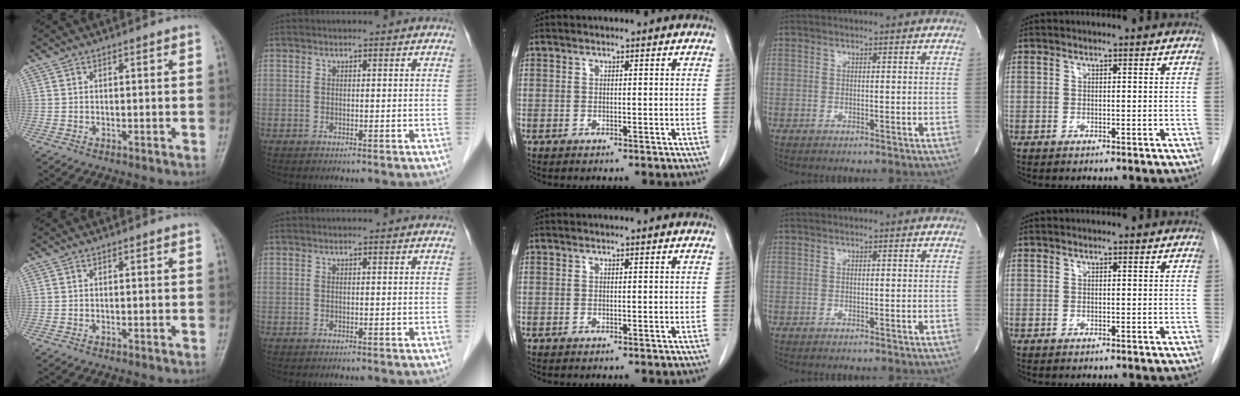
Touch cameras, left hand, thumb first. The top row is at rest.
{}